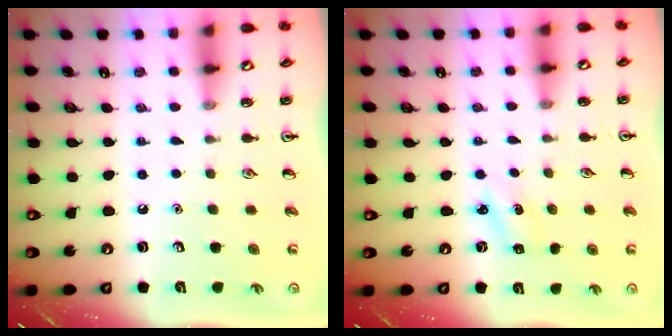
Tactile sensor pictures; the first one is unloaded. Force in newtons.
{"total": 1.8, "press": 1.7, "slide": 0.7}